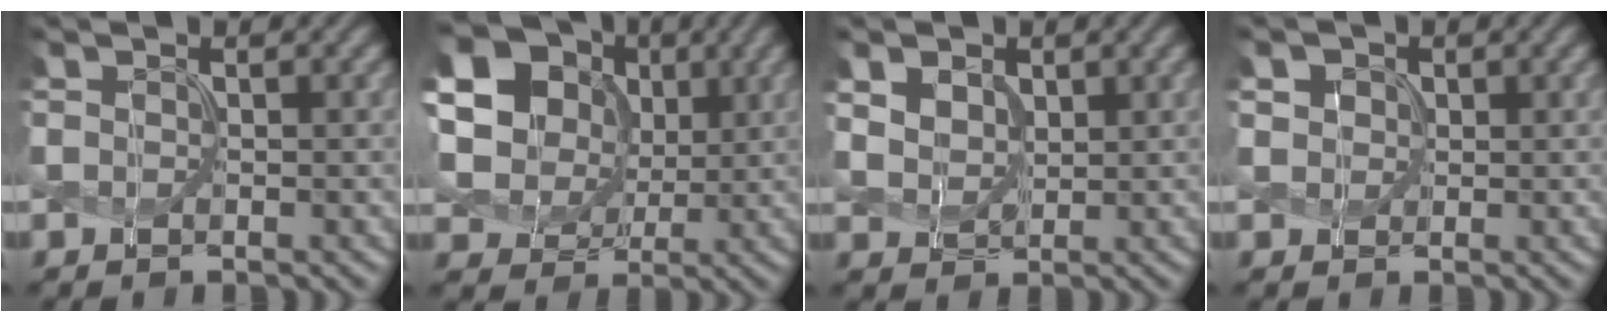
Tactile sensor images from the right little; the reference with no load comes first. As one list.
[{"total": 21.6, "force": [7.1, 18.4, 8.8], "torque": [-0.241, 0.029, 0.115]}, {"total": 3.2, "force": [1.6, 2.2, 1.7], "torque": [-0.049, 0.005, 0.026]}, {"total": 2.6, "force": [1.3, 2.0, 1.2], "torque": [-0.038, 0.009, 0.019]}]